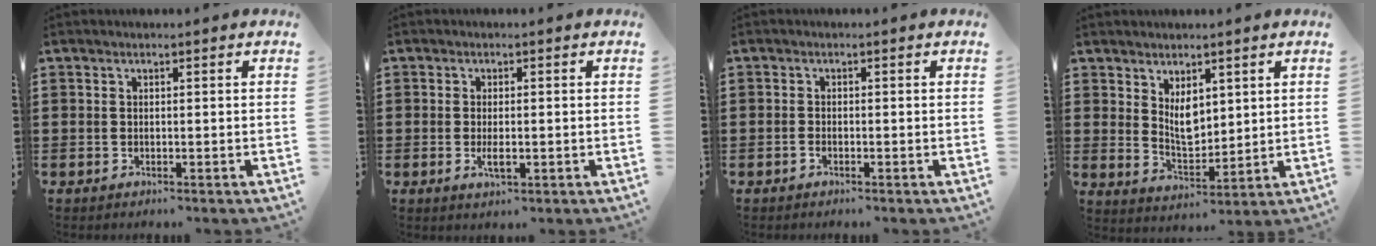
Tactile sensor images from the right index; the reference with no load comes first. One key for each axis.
{"total": 2.7, "fx": -0.6, "fy": 0.9, "fz": 2.5, "tx": -0.053, "ty": -0.004, "tz": -0.012}
{"total": 0.7, "fx": -0.5, "fy": 0.2, "fz": 0.4, "tx": -0.010, "ty": -0.004, "tz": -0.010}
{"total": 4.9, "fx": 2.5, "fy": 2.7, "fz": 3.3, "tx": -0.055, "ty": -0.009, "tz": 0.042}